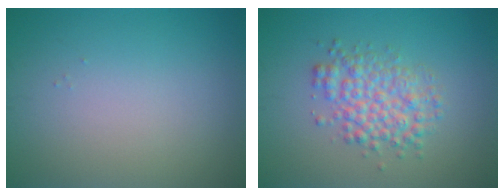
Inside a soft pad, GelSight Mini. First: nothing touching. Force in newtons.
{"total": 4.1, "press": 4.1, "slide": 0.1}